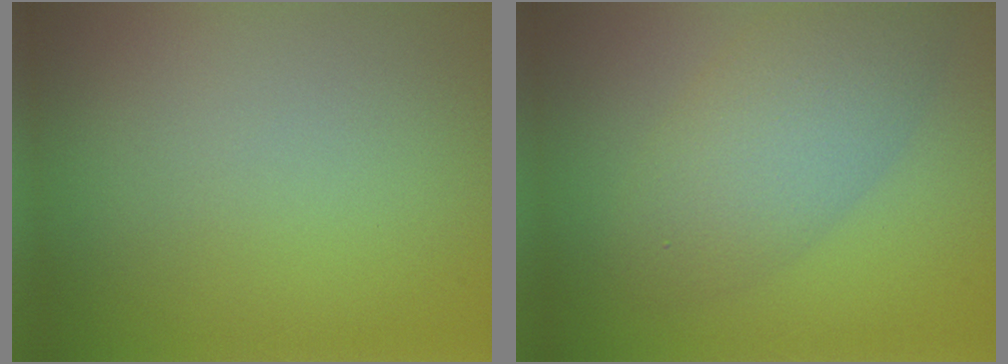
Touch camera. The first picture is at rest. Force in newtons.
{"total": 5.4, "press": 5.3, "slide": 0.2}